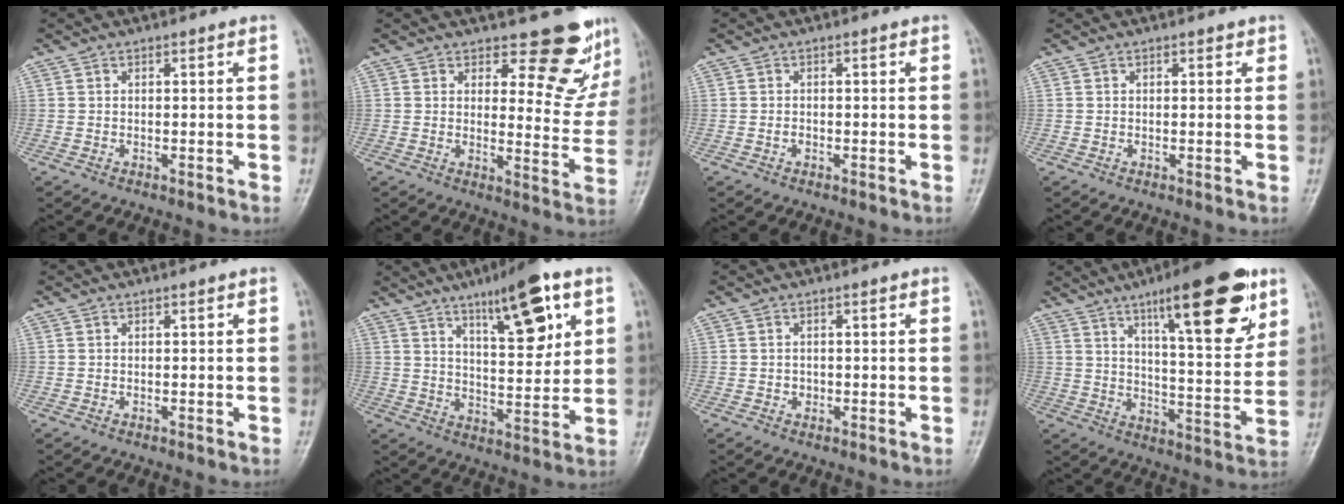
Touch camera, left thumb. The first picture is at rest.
{"total": 12.1, "force": [9.7, 5.3, 5.0], "torque": [-0.018, -0.090, 0.110]}
{"total": 0.8, "force": [-0.3, 0.6, 0.4], "torque": [-0.003, 0.002, -0.006]}
{"total": 0.9, "force": [0.5, 0.5, 0.5], "torque": [-0.001, -0.001, 0.002]}
{"total": 0.0}
{"total": 14.6, "force": [7.4, 4.3, 11.8], "torque": [-0.157, -0.036, 0.115]}
{"total": 1.1, "force": [-0.2, 1.1, 0.3], "torque": [0.001, 0.004, -0.003]}
{"total": 19.9, "force": [11.0, 5.5, 15.7], "torque": [-0.195, -0.049, 0.165]}